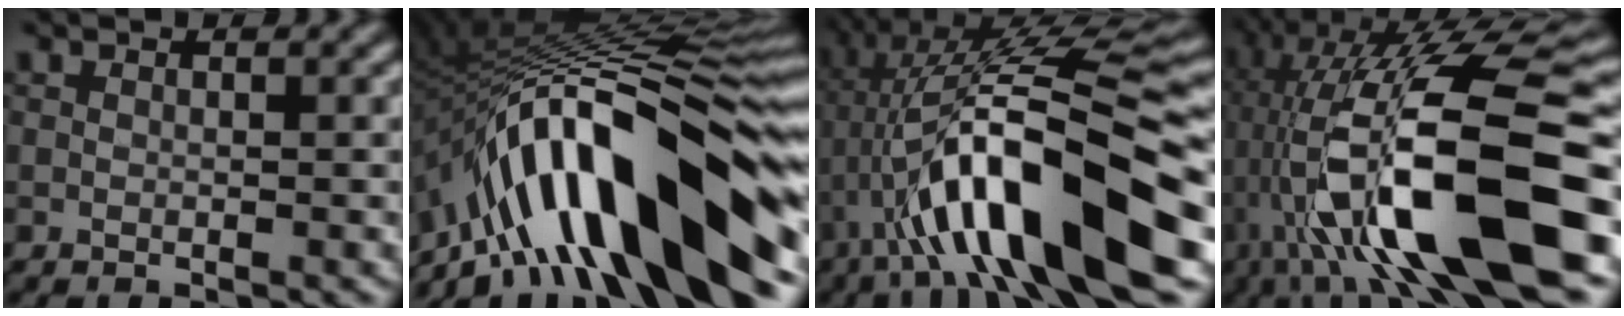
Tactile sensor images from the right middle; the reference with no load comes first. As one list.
[{"total": 15.9, "force": [-7.4, 4.6, 13.3], "torque": [-0.227, 0.042, -0.117]}, {"total": 14.1, "force": [-4.4, 2.8, 13.1], "torque": [-0.232, 0.042, -0.051]}, {"total": 14.9, "force": [-3.5, 3.6, 14.0], "torque": [-0.261, 0.036, -0.043]}]